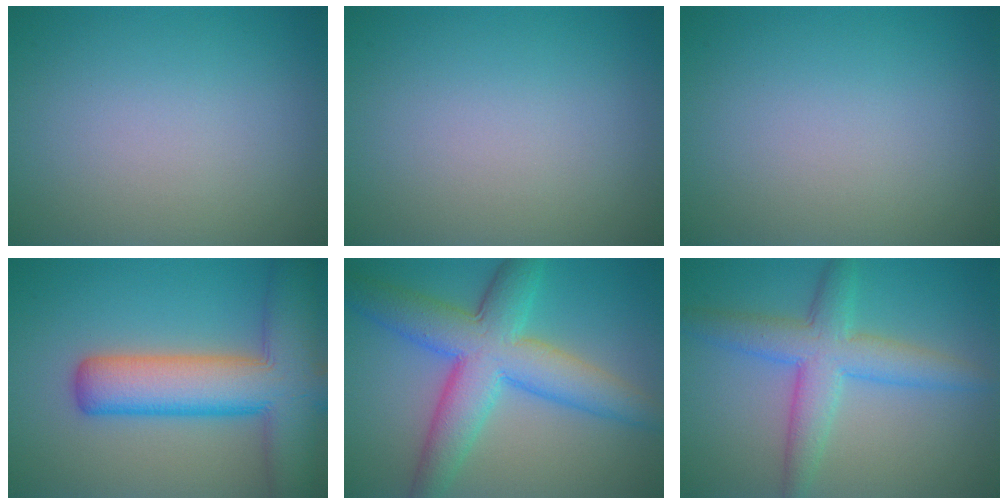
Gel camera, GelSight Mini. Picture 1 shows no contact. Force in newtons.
{"total": 0.0}
{"total": 0.0}
{"total": 10.4, "press": 10.4, "slide": 0.6}
{"total": 8.7, "press": 8.7, "slide": 0.1}
{"total": 5.4, "press": 5.4, "slide": 0.2}